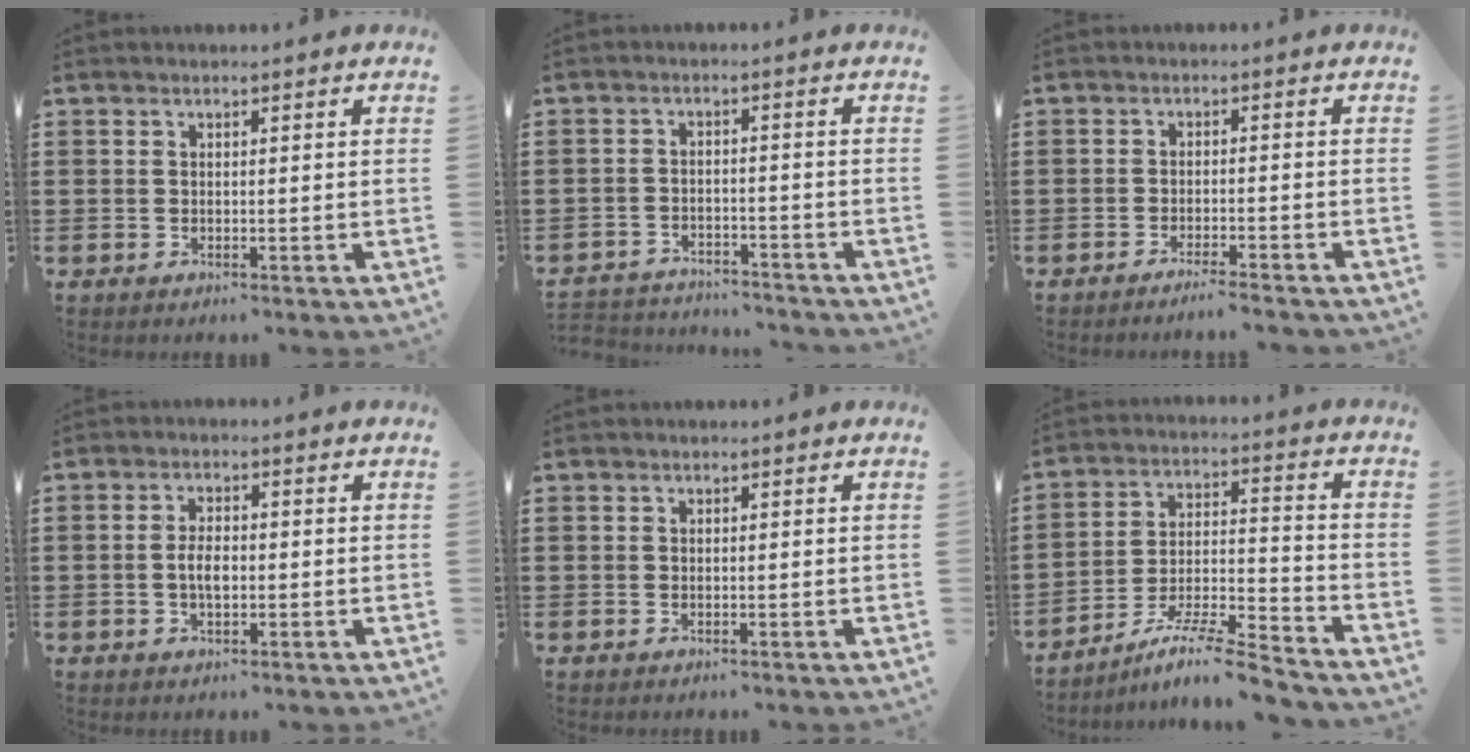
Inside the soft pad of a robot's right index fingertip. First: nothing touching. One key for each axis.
{"total": 3.5, "fx": -3.5, "fy": 0.2, "fz": -0.1, "tx": -0.014, "ty": -0.006, "tz": -0.076}
{"total": 2.4, "fx": -2.2, "fy": -0.5, "fz": 0.7, "tx": -0.013, "ty": -0.002, "tz": -0.044}
{"total": 3.5, "fx": -0.5, "fy": 1.6, "fz": 3.1, "tx": -0.065, "ty": 0.001, "tz": -0.011}
{"total": 0.0}
{"total": 9.3, "fx": -8.1, "fy": 0.2, "fz": 4.6, "tx": -0.076, "ty": 0.007, "tz": -0.156}